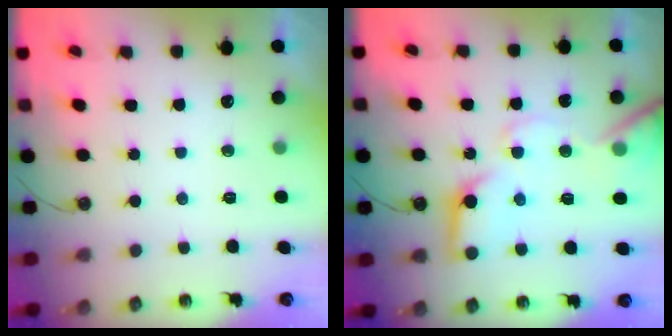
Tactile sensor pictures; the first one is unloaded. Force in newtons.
{"total": 16.8, "press": 16.7, "slide": 2.1}